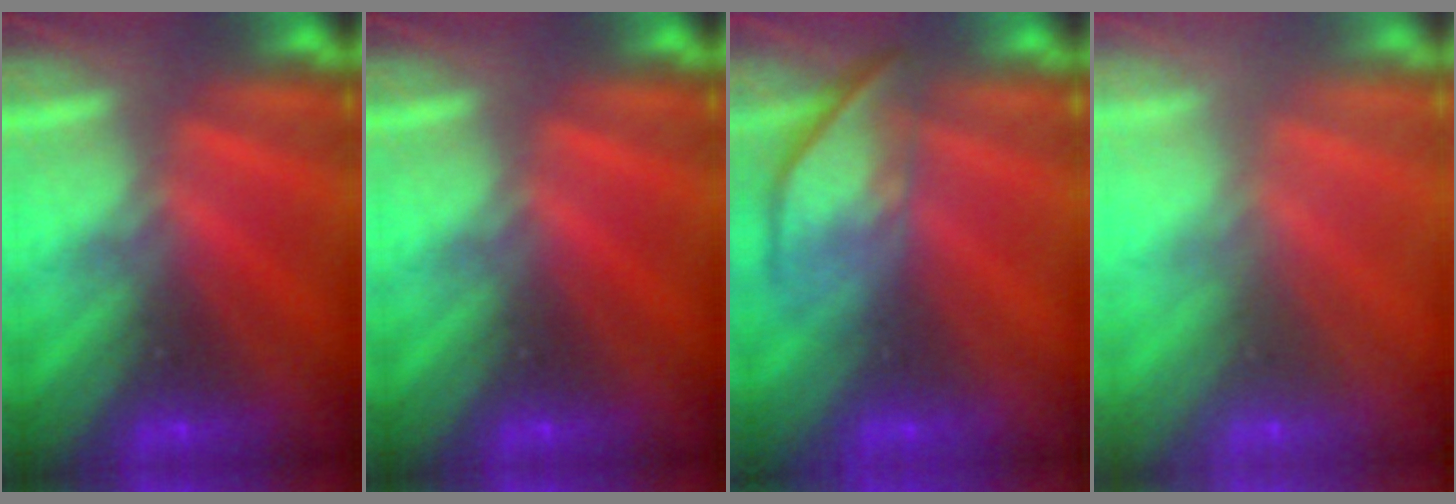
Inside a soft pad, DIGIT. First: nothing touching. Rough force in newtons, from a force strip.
{"total": 0.0}
{"total": 3.8}
{"total": 8.6}